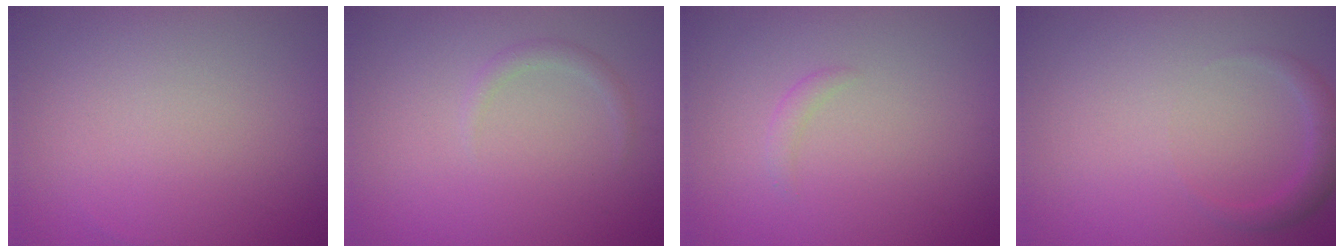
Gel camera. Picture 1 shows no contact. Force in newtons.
{"total": 1.0, "press": 1.0, "slide": 0.1}
{"total": 0.8, "press": 0.8, "slide": 0.0}
{"total": 1.7, "press": 1.7, "slide": 0.1}